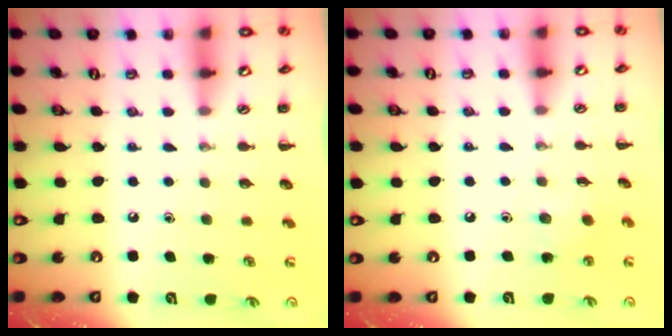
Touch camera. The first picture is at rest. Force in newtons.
{"total": 2.8, "press": 2.7, "slide": 0.7}